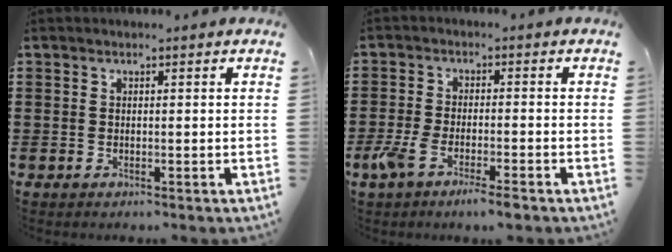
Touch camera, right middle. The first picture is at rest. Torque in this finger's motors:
{"motor_torque": [1.44, -0.69, 0.41, 0.09]}